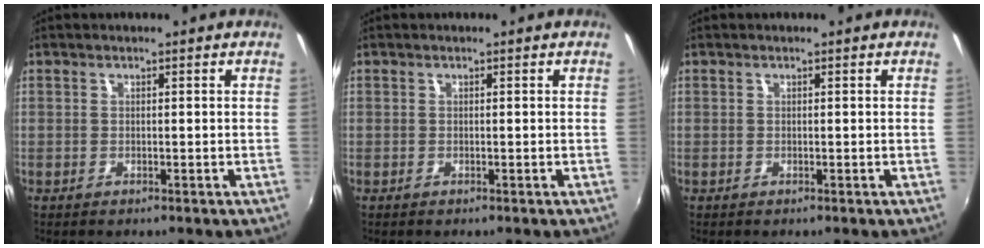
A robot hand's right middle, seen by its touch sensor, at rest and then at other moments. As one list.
[{"total": 0.0}, {"total": 0.0}]